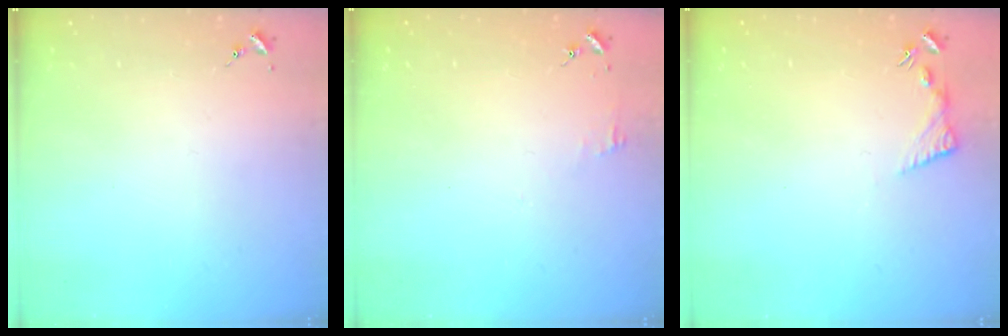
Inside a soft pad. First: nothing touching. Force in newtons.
{"total": 3.7, "press": 3.7, "slide": 0.3}
{"total": 6.4, "press": 6.3, "slide": 0.7}